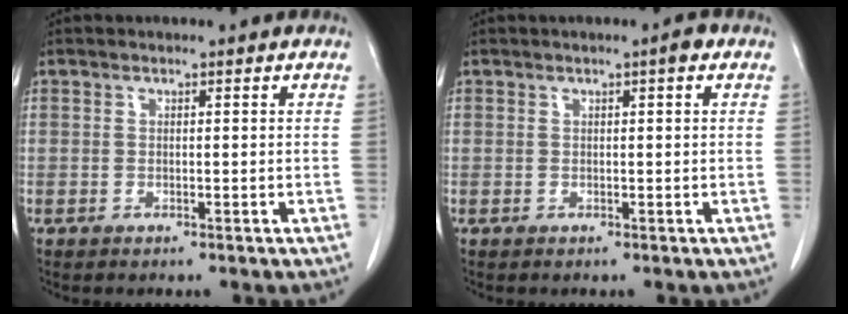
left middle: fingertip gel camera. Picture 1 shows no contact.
{"total": 1.5, "force": [0.7, 0.3, 1.2], "torque": [-0.023, 0.002, 0.009]}